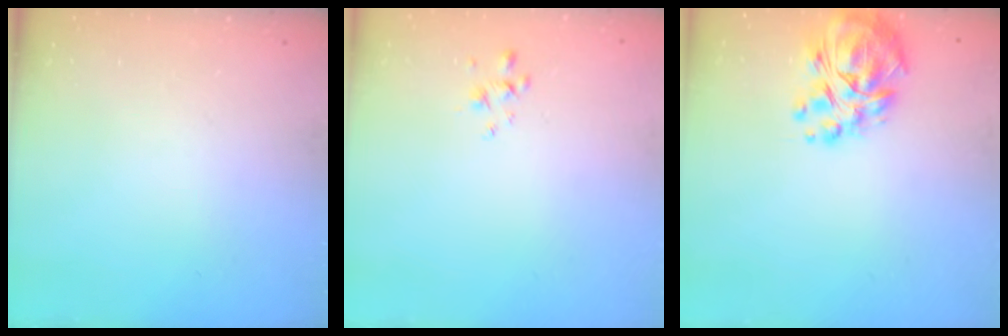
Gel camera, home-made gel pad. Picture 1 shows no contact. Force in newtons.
{"total": 1.4, "press": 1.3, "slide": 0.6}
{"total": 14.4, "press": 13.6, "slide": 4.8}